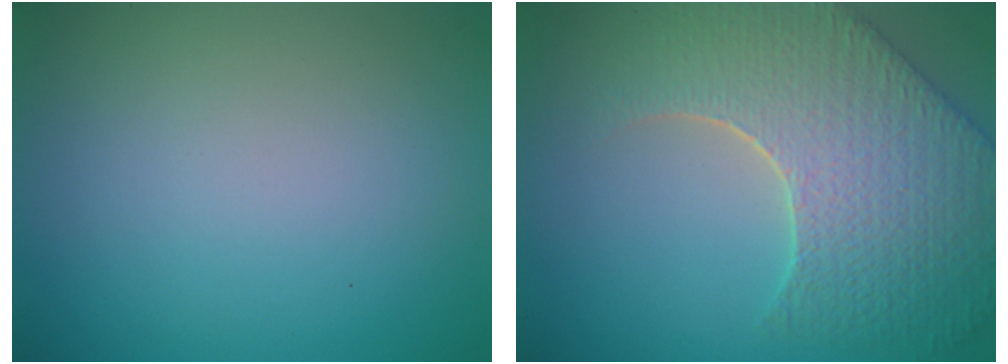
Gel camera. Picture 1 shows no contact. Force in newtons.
{"total": 8.7, "press": 6.3, "slide": 6.0}